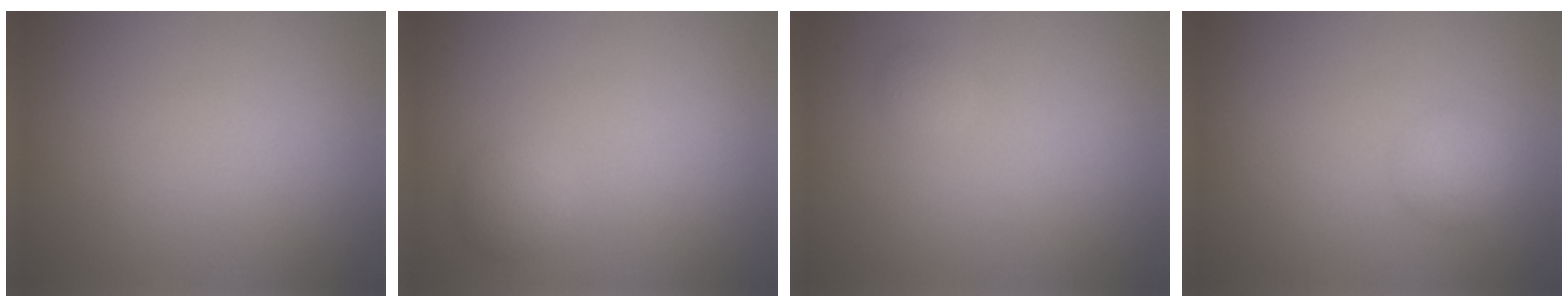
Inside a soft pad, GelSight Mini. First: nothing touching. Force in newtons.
{"total": 1.6, "press": 1.6, "slide": 0.1}
{"total": 0.7, "press": 0.7, "slide": 0.1}
{"total": 1.6, "press": 1.6, "slide": 0.1}